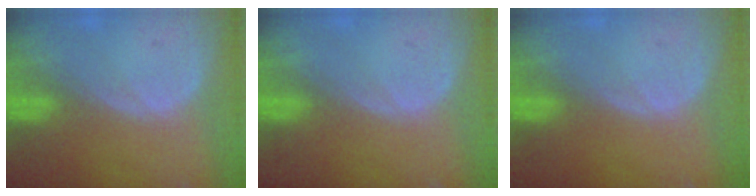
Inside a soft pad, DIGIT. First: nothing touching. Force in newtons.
{"total": 0.0}
{"total": 0.0}